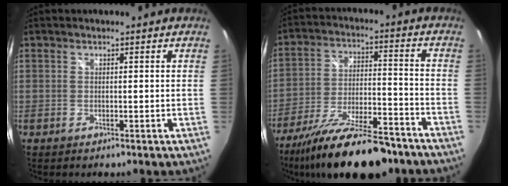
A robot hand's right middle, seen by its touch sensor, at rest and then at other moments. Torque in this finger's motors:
{"motor_torque": [1.07, -1.07, 0.28, 0.14]}